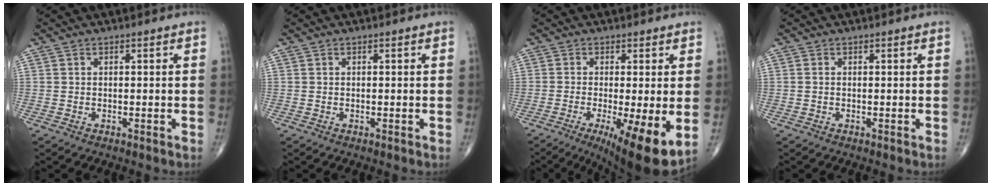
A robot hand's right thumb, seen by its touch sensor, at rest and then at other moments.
{"total": 0.0}
{"total": 12.8, "force": [-3.6, 3.0, 11.9], "torque": [-0.172, -0.027, -0.048]}
{"total": 0.0}